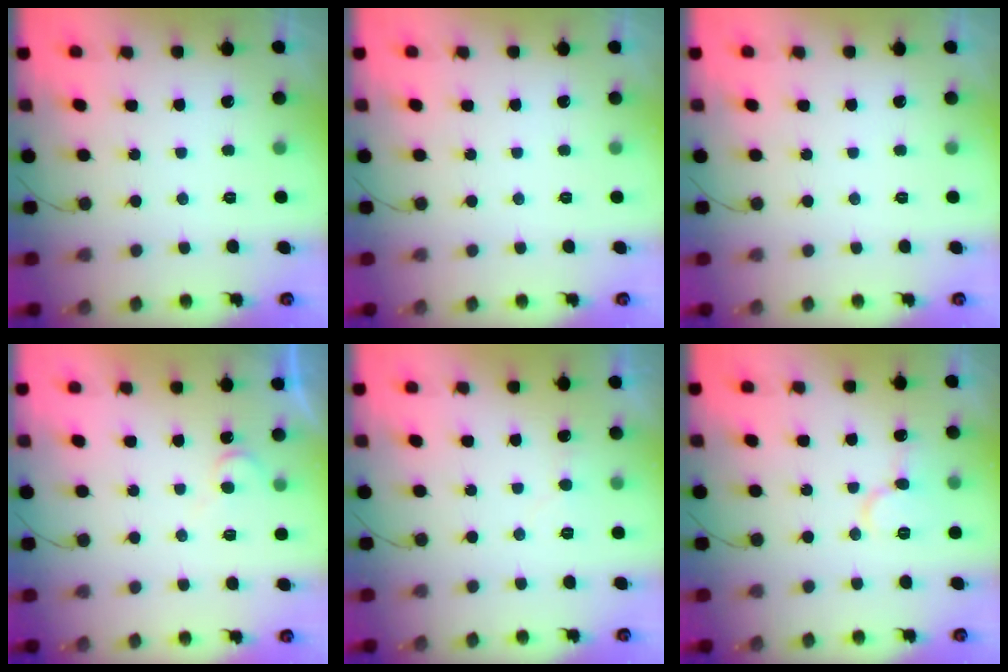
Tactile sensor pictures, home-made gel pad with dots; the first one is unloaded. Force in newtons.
{"total": 0.0}
{"total": 0.0}
{"total": 5.4, "press": 5.4, "slide": 0.5}
{"total": 5.3, "press": 5.3, "slide": 0.5}
{"total": 8.2, "press": 8.2, "slide": 1.1}